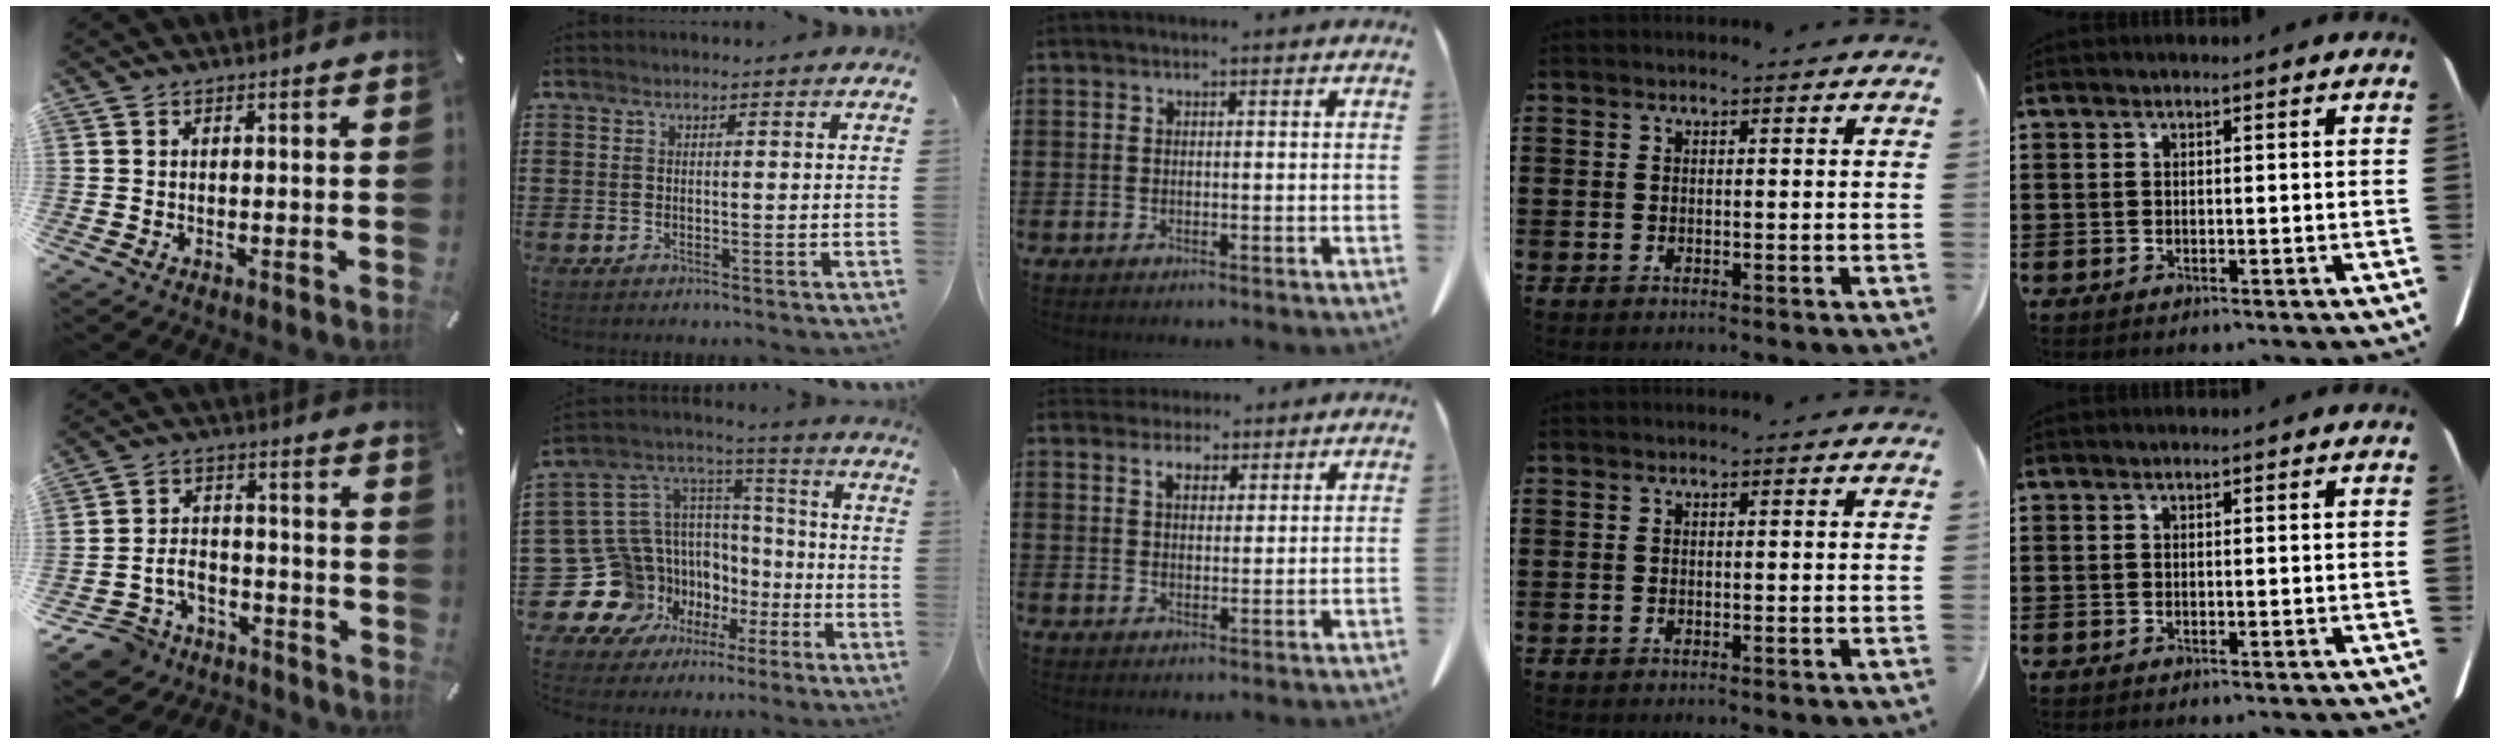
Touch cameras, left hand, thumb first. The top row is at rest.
{"thumb": {"total": 8.0, "force": [-4.9, 6.1, 1.6], "torque": [-0.039, 0.023, -0.091]}, "index": {"total": 14.8, "force": [-5.3, 13.4, 3.4], "torque": [-0.134, -0.029, -0.048]}, "middle": {"total": 3.0, "force": [2.4, 1.6, 1.0], "torque": [-0.020, 0.002, 0.045]}}